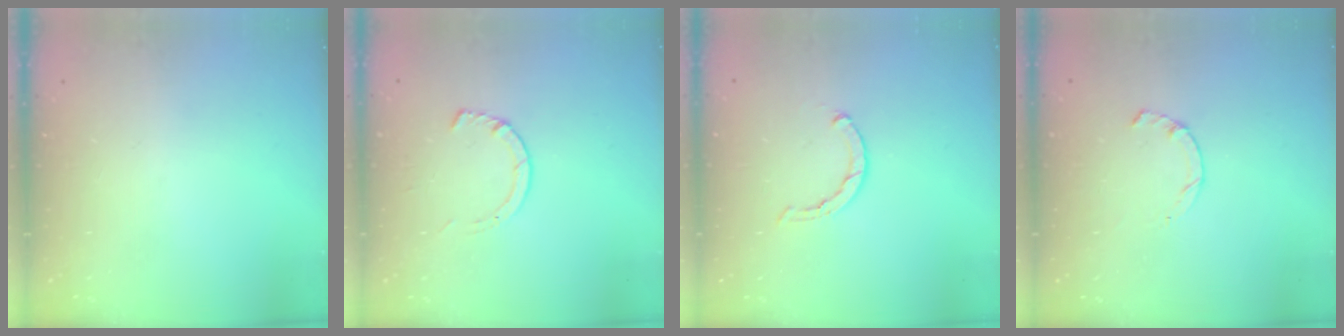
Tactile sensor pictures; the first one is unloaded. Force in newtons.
{"total": 3.6, "press": 3.6, "slide": 0.5}
{"total": 0.5, "press": 0.5, "slide": 0.2}
{"total": 1.7, "press": 1.6, "slide": 0.4}